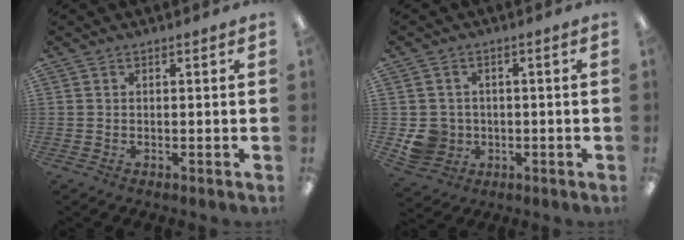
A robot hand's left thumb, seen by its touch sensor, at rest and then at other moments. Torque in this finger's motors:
{"motor_torque": [-0.04, 0.06, -0.02, -0.03, 0.00]}